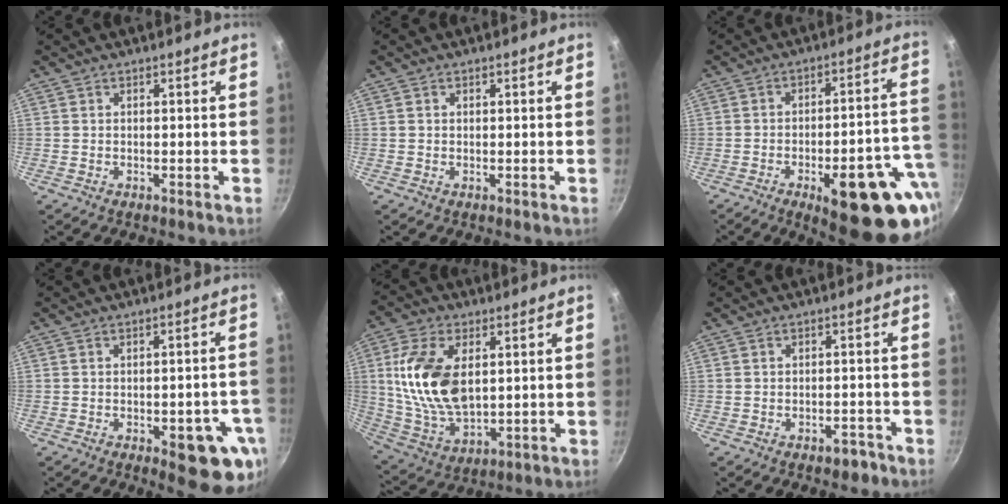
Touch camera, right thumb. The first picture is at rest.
{"total": 0.6, "force": [0.2, 0.5, 0.2], "torque": [-0.002, 0.004, 0.004]}
{"total": 23.5, "force": [-9.6, 7.9, 20.0], "torque": [-0.214, 0.025, -0.122]}
{"total": 11.6, "force": [-4.3, 4.6, 9.7], "torque": [-0.081, 0.011, -0.049]}
{"total": 16.8, "force": [3.1, 9.7, 13.4], "torque": [-0.245, -0.014, 0.069]}
{"total": 3.1, "force": [-2.1, 1.6, 1.6], "torque": [-0.009, 0.023, -0.017]}